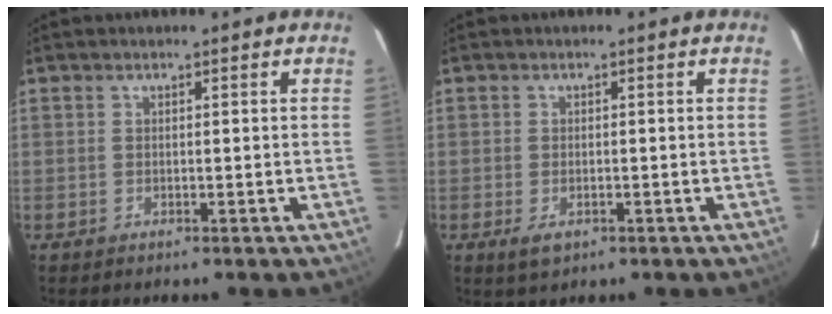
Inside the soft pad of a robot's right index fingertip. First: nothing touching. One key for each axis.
{"total": 3.0, "fx": -1.4, "fy": 1.7, "fz": 2.0, "tx": -0.039, "ty": -0.008, "tz": -0.020}